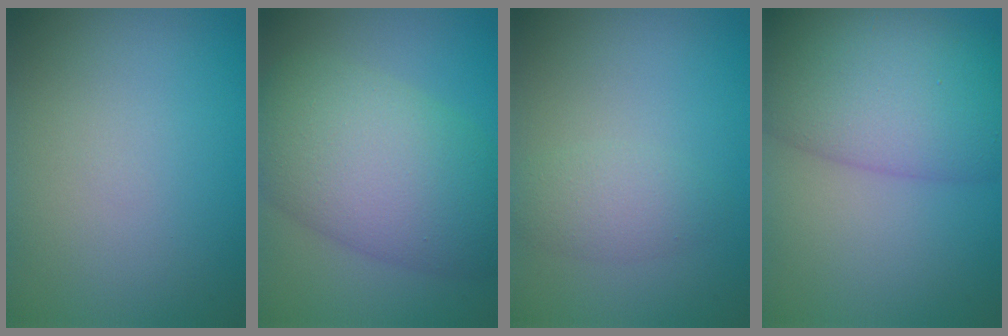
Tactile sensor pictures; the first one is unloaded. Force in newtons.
{"total": 9.7, "press": 9.7, "slide": 0.3}
{"total": 2.1, "press": 2.1, "slide": 0.1}
{"total": 9.5, "press": 9.5, "slide": 0.3}